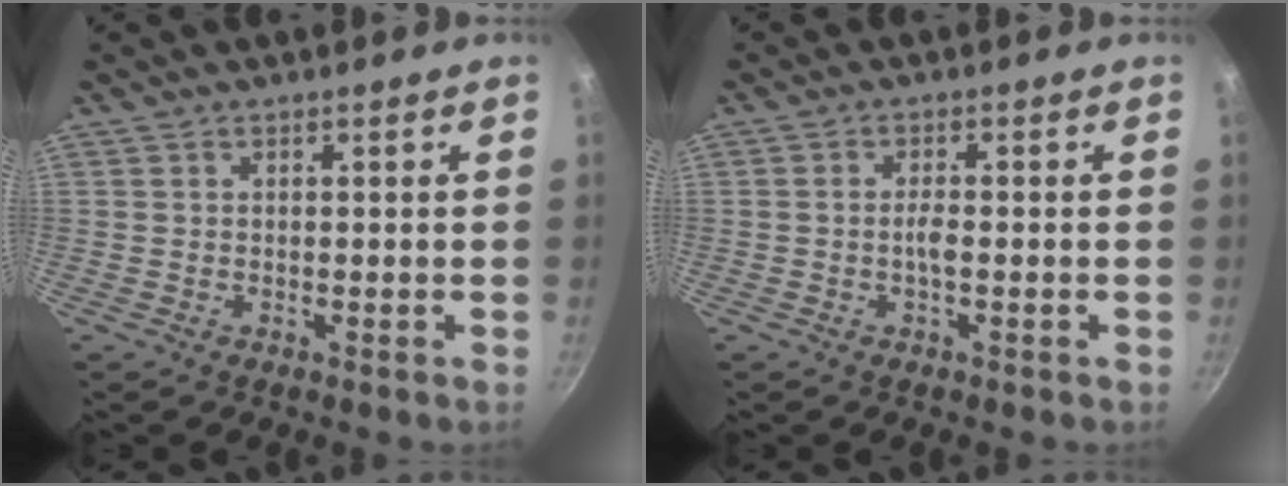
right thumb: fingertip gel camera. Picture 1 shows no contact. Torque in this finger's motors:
{"motor_torque": [0.05, -0.06, 0.36, 0.38, -0.01]}